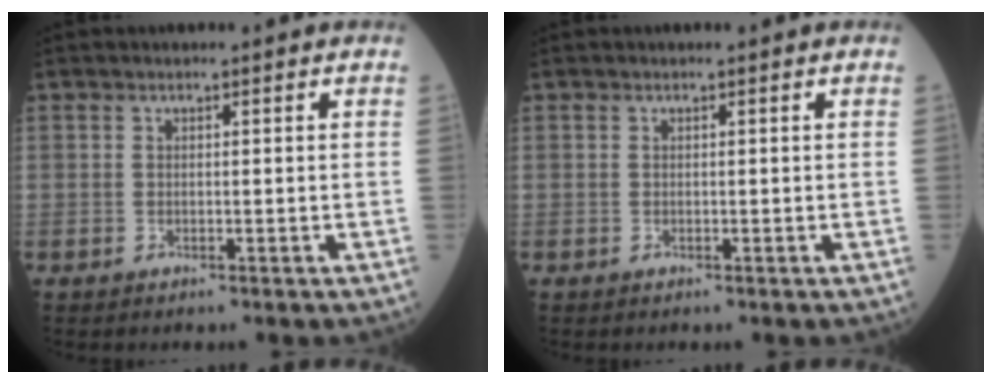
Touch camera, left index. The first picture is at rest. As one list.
[{"total": 0.0}]